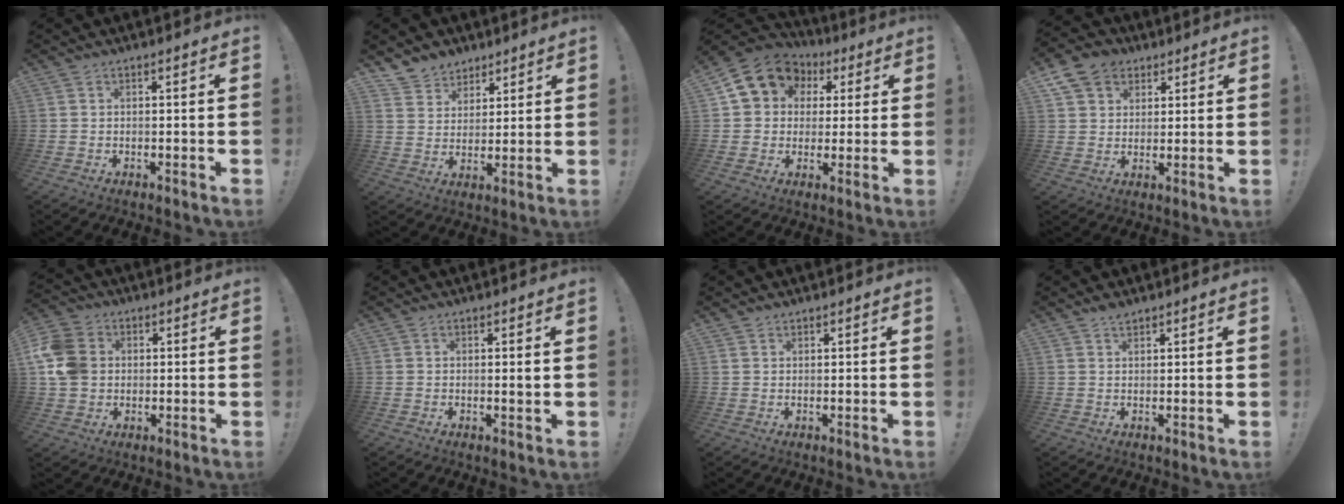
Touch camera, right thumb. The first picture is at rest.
{"total": 7.1, "force": [5.1, 4.9, 0.1], "torque": [-0.010, -0.045, 0.103]}
{"total": 13.1, "force": [5.0, 10.9, 5.2], "torque": [-0.065, -0.019, 0.100]}
{"total": 9.7, "force": [5.0, 7.6, 3.4], "torque": [-0.056, -0.020, 0.102]}
{"total": 12.1, "force": [1.1, 10.0, 6.7], "torque": [-0.137, 0.007, 0.025]}
{"total": 1.2, "force": [0.2, -0.1, 1.2], "torque": [-0.017, -0.003, 0.001]}
{"total": 1.0, "force": [0.9, 0.5, 0.1], "torque": [0.000, -0.003, 0.017]}
{"total": 3.9, "force": [3.1, 1.8, 1.5], "torque": [-0.019, -0.015, 0.056]}